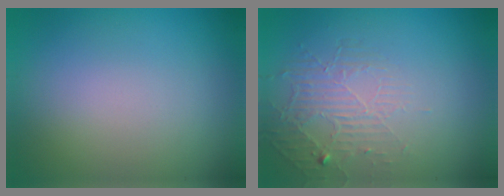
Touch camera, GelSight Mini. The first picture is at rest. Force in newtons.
{"total": 2.0, "press": 1.1, "slide": 1.7}